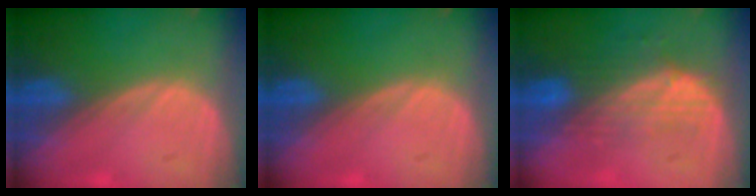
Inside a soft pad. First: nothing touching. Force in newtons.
{"total": 0.0}
{"total": 7.6, "press": 6.8, "slide": 3.3}